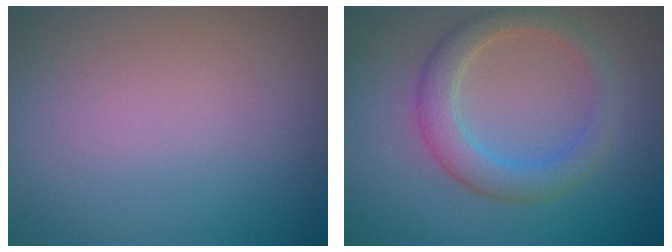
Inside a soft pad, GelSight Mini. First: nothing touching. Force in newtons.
{"total": 3.7, "press": 3.7, "slide": 0.5}